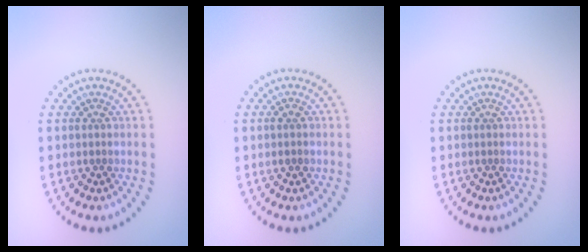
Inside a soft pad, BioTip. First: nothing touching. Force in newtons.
{"total": 0.9, "press": 0.8, "slide": 0.2}
{"total": 0.0}